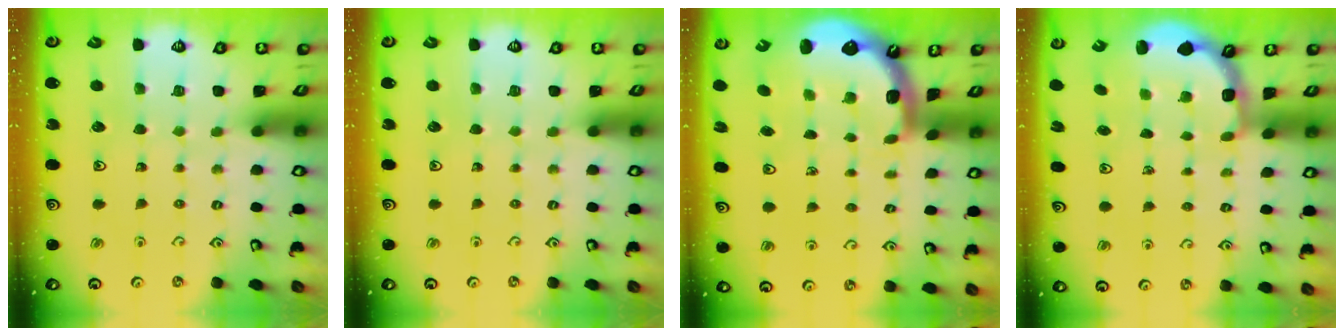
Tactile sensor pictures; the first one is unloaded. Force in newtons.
{"total": 0.0}
{"total": 3.4, "press": 2.4, "slide": 2.4}
{"total": 2.7, "press": 2.1, "slide": 1.7}